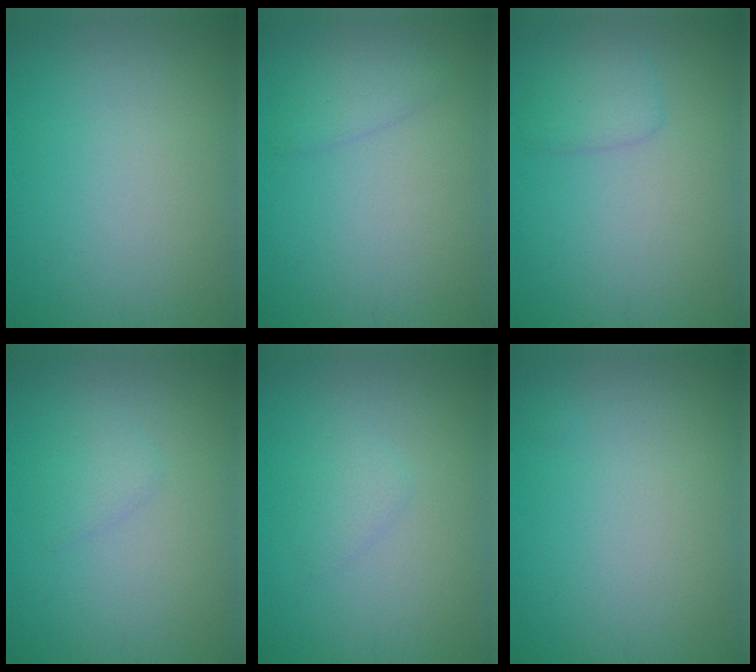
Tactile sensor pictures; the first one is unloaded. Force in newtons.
{"total": 1.5, "press": 1.5, "slide": 0.2}
{"total": 1.8, "press": 1.8, "slide": 0.1}
{"total": 1.2, "press": 1.1, "slide": 0.1}
{"total": 1.2, "press": 1.2, "slide": 0.1}
{"total": 0.0}